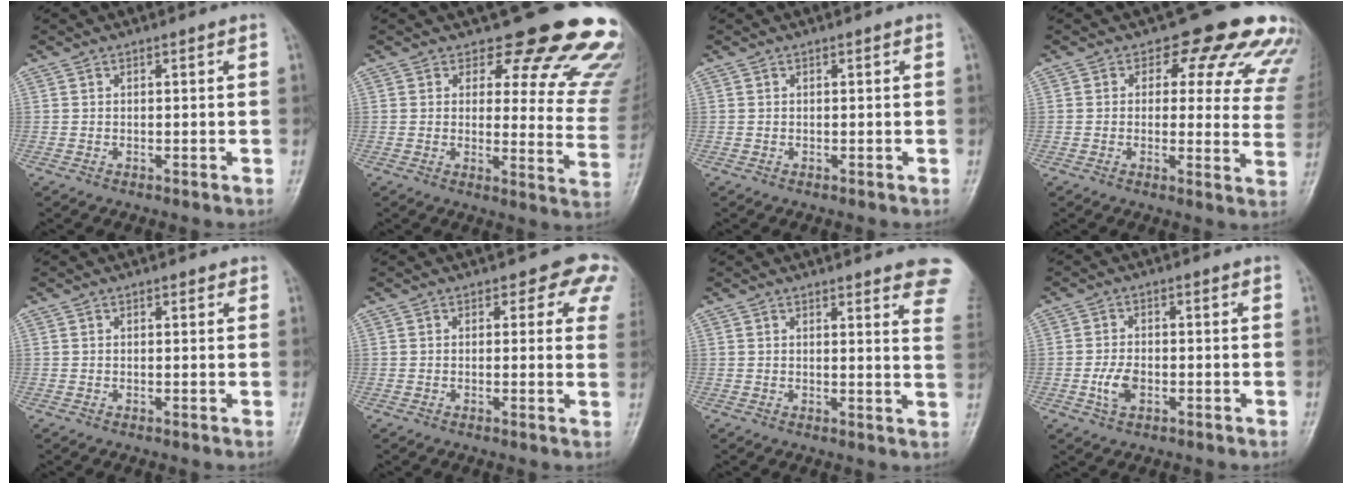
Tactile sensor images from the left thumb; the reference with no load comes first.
{"total": 18.4, "force": [16.0, 6.4, 6.4], "torque": [-0.017, -0.132, 0.163]}
{"total": 0.0}
{"total": 16.0, "force": [12.0, 7.6, 7.4], "torque": [-0.026, -0.058, 0.107]}
{"total": 1.0, "force": [0.7, 0.6, 0.4], "torque": [0.001, -0.004, 0.003]}
{"total": 6.4, "force": [4.0, 3.5, 3.5], "torque": [-0.001, -0.015, 0.024]}
{"total": 12.2, "force": [9.9, 2.3, 6.7], "torque": [-0.044, -0.044, 0.091]}
{"total": 4.2, "force": [-1.2, 2.5, 3.1], "torque": [-0.061, 0.005, -0.023]}